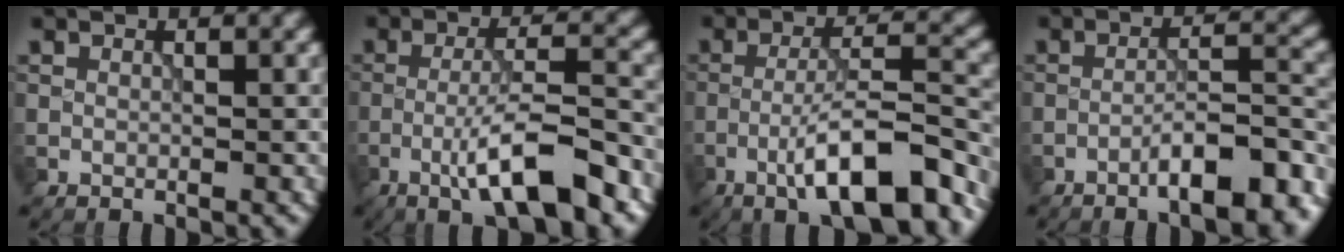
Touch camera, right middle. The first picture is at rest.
{"total": 8.1, "force": [-4.1, 1.5, 6.8], "torque": [-0.113, 0.013, -0.071]}
{"total": 9.8, "force": [-5.4, 2.1, 7.8], "torque": [-0.122, 0.014, -0.088]}
{"total": 8.0, "force": [-4.9, 2.0, 6.0], "torque": [-0.080, 0.011, -0.075]}